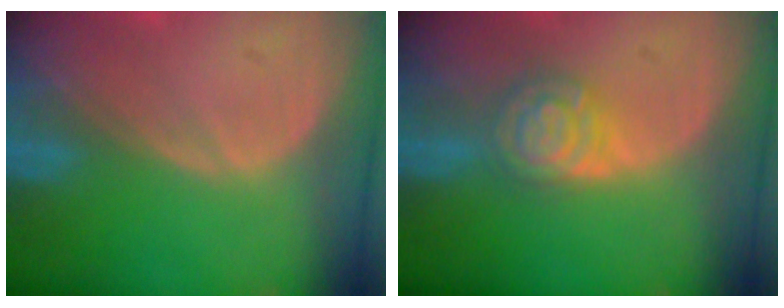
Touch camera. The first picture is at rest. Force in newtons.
{"total": 5.5, "press": 5.5, "slide": 0.2}